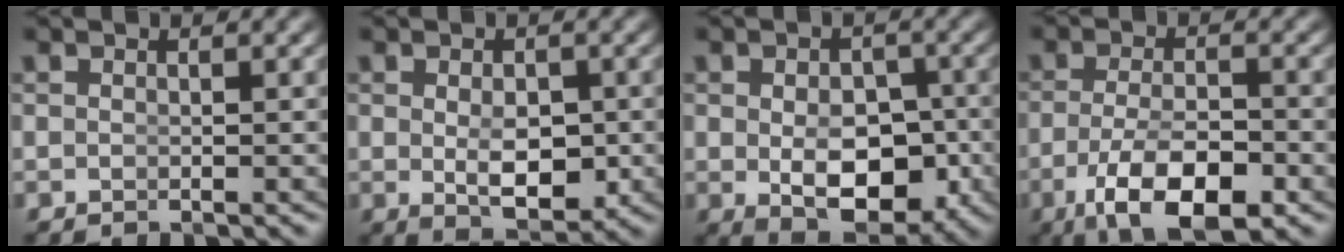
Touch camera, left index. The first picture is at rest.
{"total": 4.5, "force": [-0.6, 2.1, 4.0], "torque": [-0.059, -0.029, 0.004]}
{"total": 7.8, "force": [-1.9, 4.7, 6.0], "torque": [-0.090, -0.046, -0.008]}
{"total": 8.5, "force": [-4.4, 3.5, 6.4], "torque": [-0.120, -0.040, -0.046]}